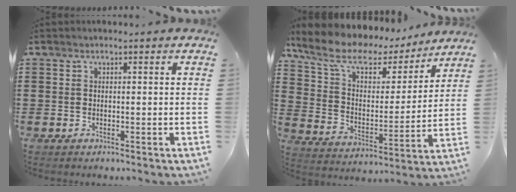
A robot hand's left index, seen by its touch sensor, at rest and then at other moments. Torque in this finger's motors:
{"motor_torque": [2.14, 0.00, 0.90, 0.21]}